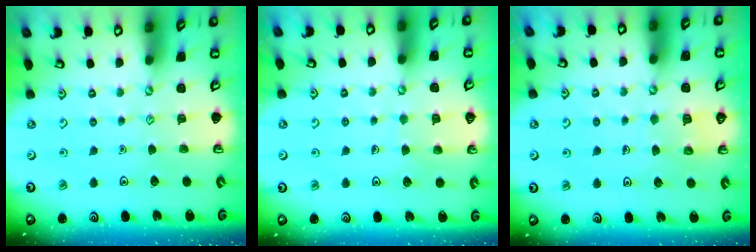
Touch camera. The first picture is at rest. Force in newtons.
{"total": 4.6, "press": 4.6, "slide": 0.4}
{"total": 4.4, "press": 4.4, "slide": 0.4}